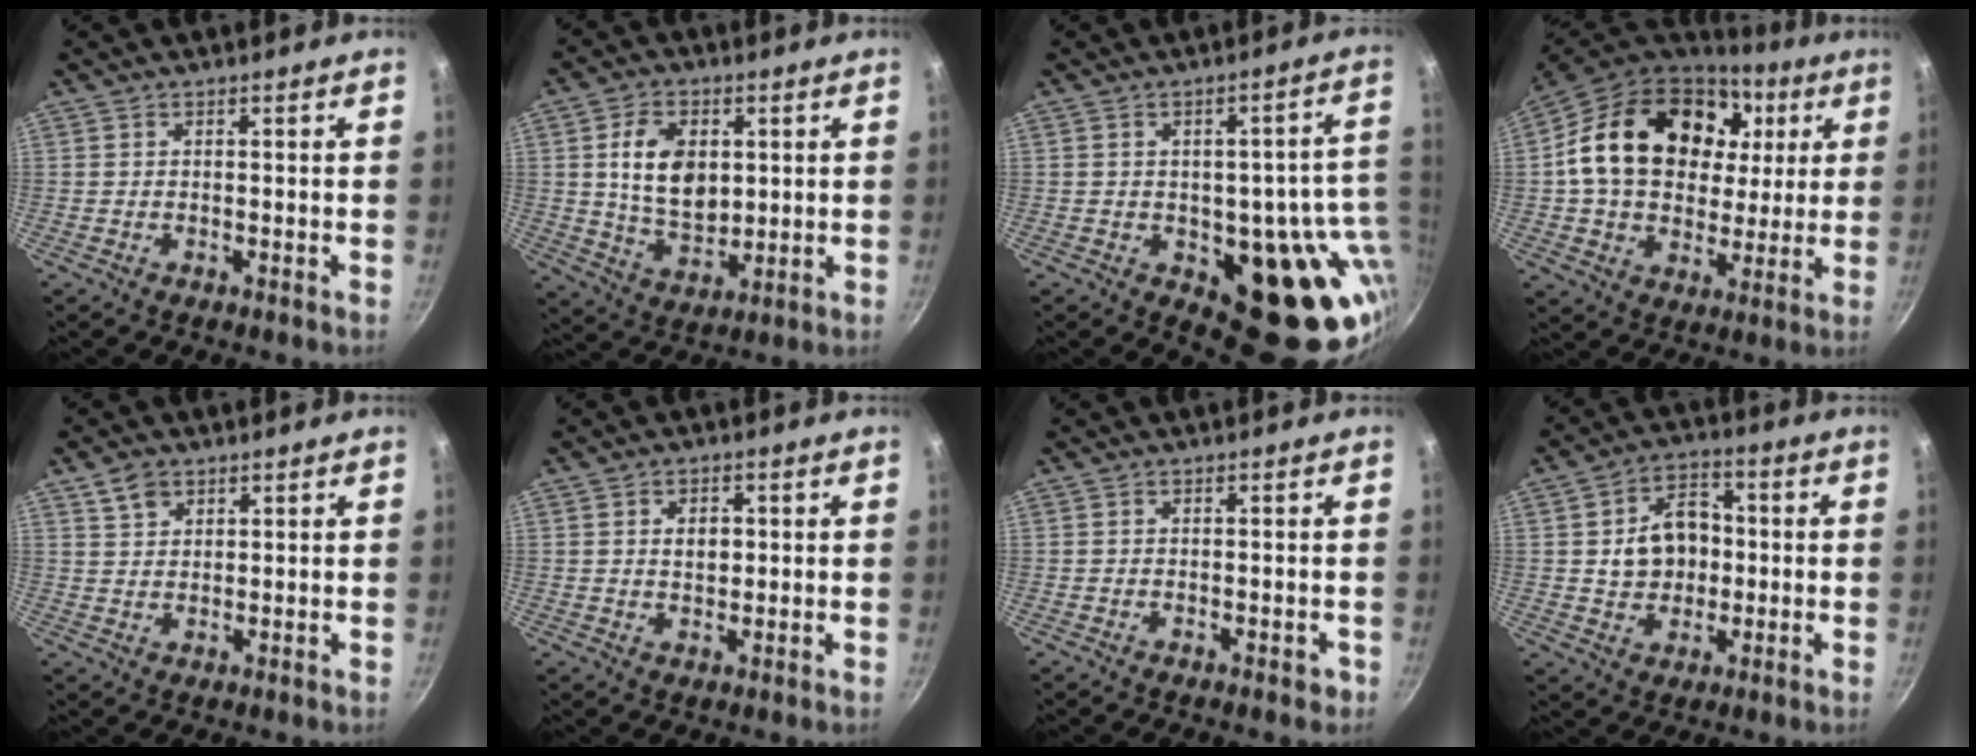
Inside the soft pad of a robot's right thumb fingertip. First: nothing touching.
{"total": 11.6, "force": [2.2, 7.8, 8.4], "torque": [-0.127, -0.015, 0.046]}
{"total": 20.9, "force": [-2.3, 11.4, 17.3], "torque": [-0.125, -0.014, -0.016]}
{"total": 25.9, "force": [6.4, 18.7, 16.8], "torque": [-0.276, 0.012, 0.111]}
{"total": 3.8, "force": [2.3, 2.6, 1.6], "torque": [-0.018, -0.003, 0.046]}
{"total": 3.9, "force": [0.7, 2.7, 2.8], "torque": [-0.031, 0.000, 0.011]}
{"total": 1.6, "force": [-0.9, 0.7, 1.2], "torque": [-0.011, 0.006, -0.008]}
{"total": 10.6, "force": [0.3, 8.3, 6.6], "torque": [-0.076, 0.014, 0.005]}